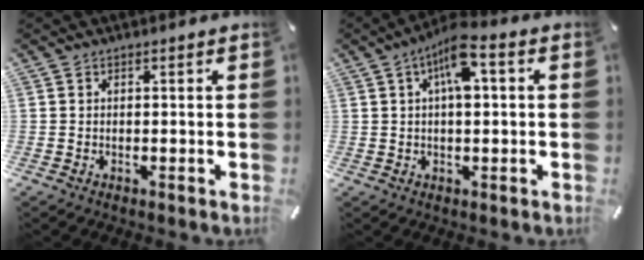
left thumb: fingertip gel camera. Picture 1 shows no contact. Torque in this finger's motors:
{"motor_torque": [0.17, 0.33, 0.39, 0.02, 0.14]}